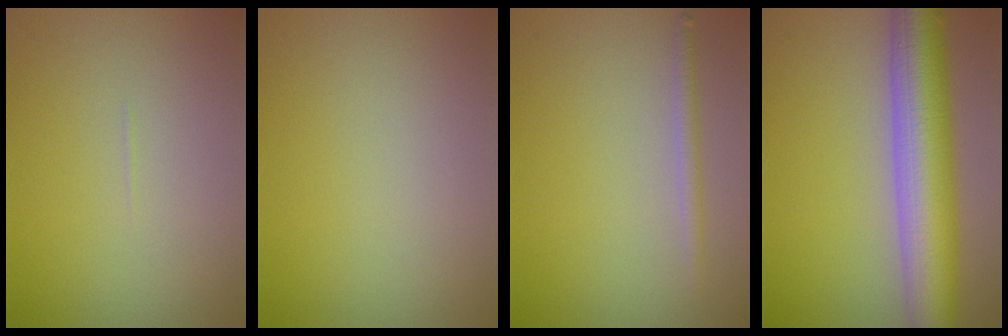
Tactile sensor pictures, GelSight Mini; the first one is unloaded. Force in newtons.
{"total": 0.0}
{"total": 1.2, "press": 1.2, "slide": 0.0}
{"total": 8.8, "press": 8.8, "slide": 0.1}